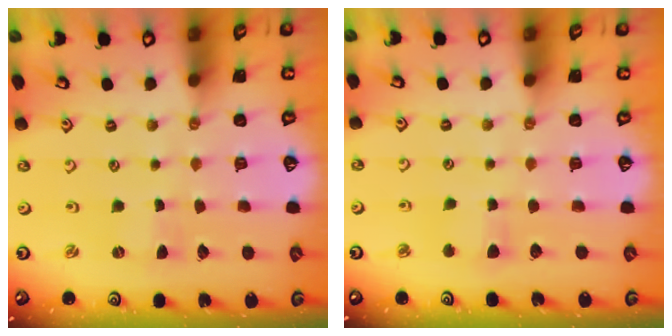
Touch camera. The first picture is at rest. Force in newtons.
{"total": 3.6, "press": 3.6, "slide": 0.6}